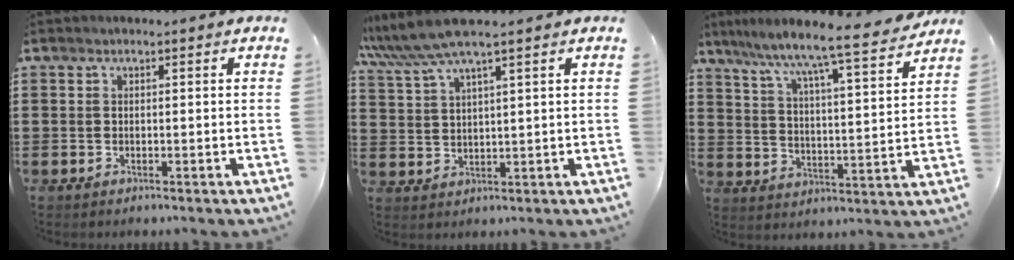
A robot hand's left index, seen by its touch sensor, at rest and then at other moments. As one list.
[{"total": 5.4, "force": [3.6, 0.0, 4.0], "torque": [-0.096, -0.004, 0.061]}, {"total": 7.1, "force": [6.4, -0.6, 3.1], "torque": [-0.088, -0.053, 0.099]}]